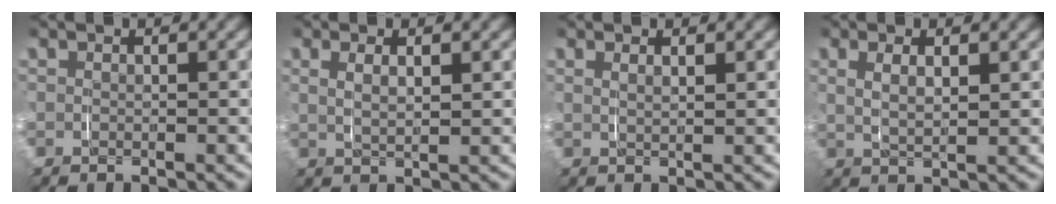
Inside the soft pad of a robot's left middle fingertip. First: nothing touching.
{"total": 2.2, "force": [0.8, 0.9, 1.9], "torque": [-0.037, -0.003, 0.021]}
{"total": 1.1, "force": [0.8, 0.0, 0.8], "torque": [-0.016, -0.004, 0.018]}
{"total": 2.9, "force": [0.9, 1.3, 2.5], "torque": [-0.049, -0.001, 0.021]}